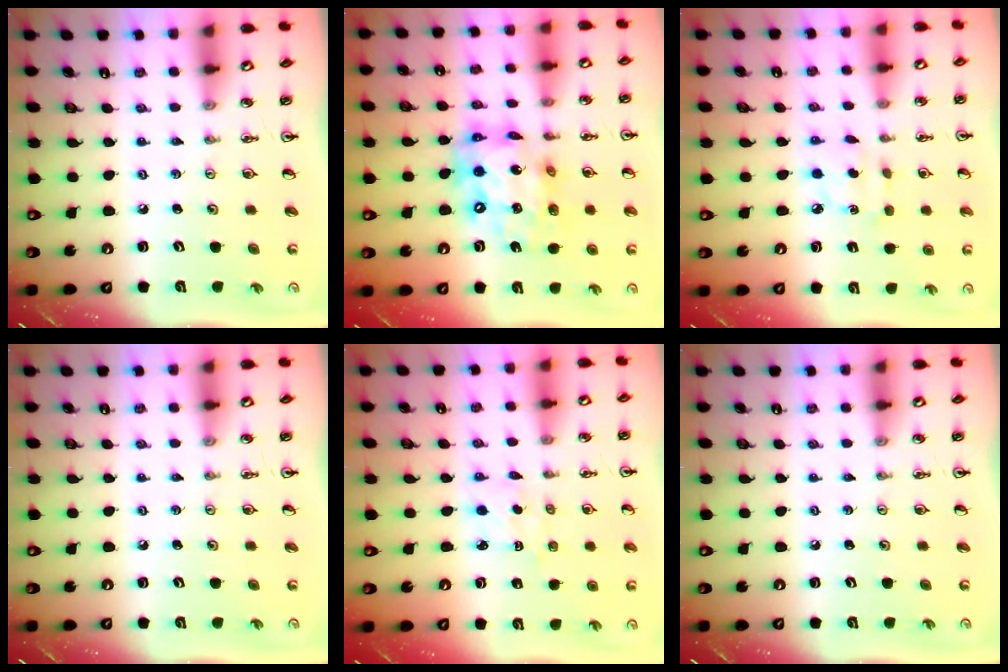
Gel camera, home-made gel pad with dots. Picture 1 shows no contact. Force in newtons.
{"total": 16.4, "press": 16.3, "slide": 1.4}
{"total": 2.9, "press": 2.8, "slide": 0.5}
{"total": 0.0}
{"total": 1.9, "press": 1.8, "slide": 0.6}
{"total": 0.0}